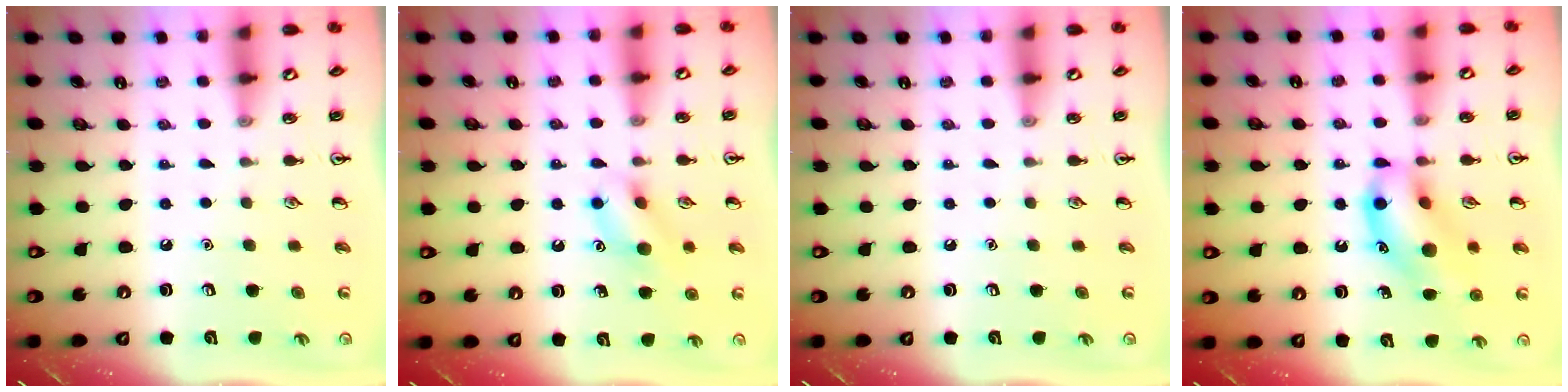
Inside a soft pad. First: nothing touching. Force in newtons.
{"total": 10.3, "press": 10.3, "slide": 0.6}
{"total": 0.0}
{"total": 13.7, "press": 13.6, "slide": 1.8}